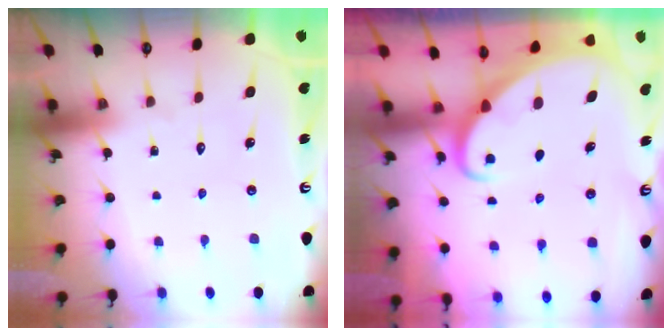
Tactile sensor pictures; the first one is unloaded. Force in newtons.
{"total": 2.4, "press": 2.4, "slide": 0.2}